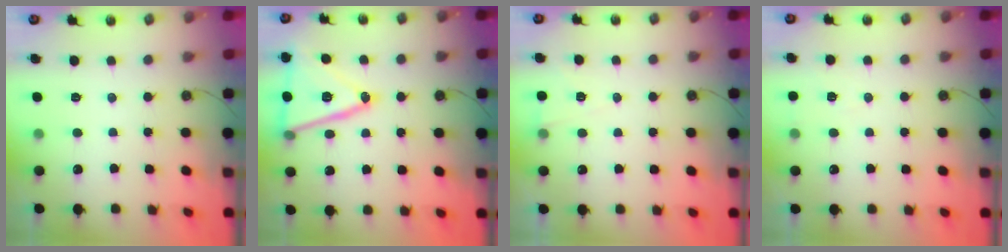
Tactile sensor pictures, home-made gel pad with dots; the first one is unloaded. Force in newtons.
{"total": 19.7, "press": 19.4, "slide": 3.4}
{"total": 5.1, "press": 2.6, "slide": 4.4}
{"total": 4.7, "press": 4.5, "slide": 1.4}